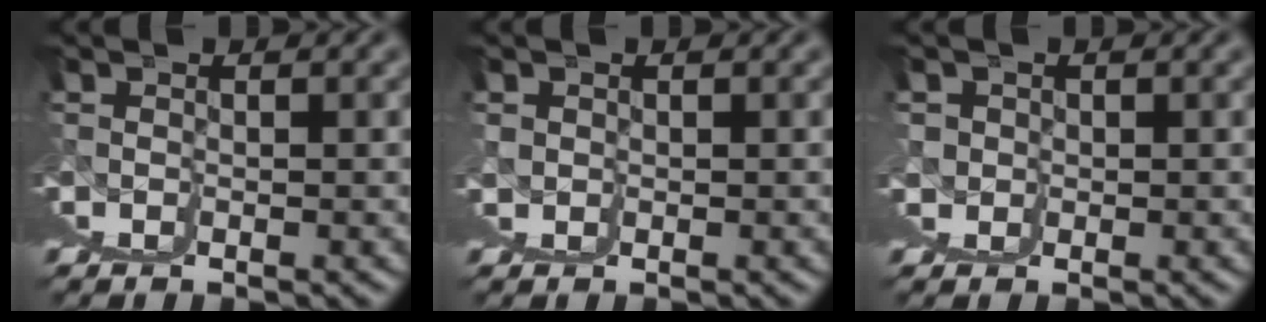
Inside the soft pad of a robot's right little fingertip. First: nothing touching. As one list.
[{"total": 1.2, "force": [0.3, 1.2, -0.2], "torque": [0.003, -0.008, 0.003]}, {"total": 1.7, "force": [0.9, 1.3, 0.6], "torque": [-0.010, -0.010, 0.015]}]